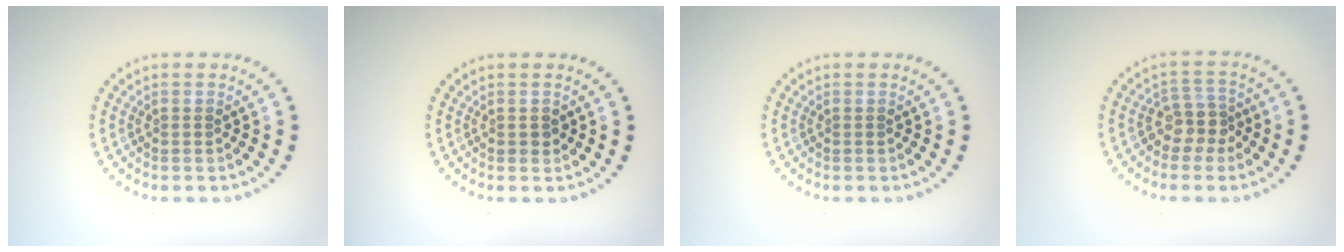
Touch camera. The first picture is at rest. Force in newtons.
{"total": 0.8, "press": 0.8, "slide": 0.1}
{"total": 0.0}
{"total": 2.6, "press": 2.2, "slide": 1.5}